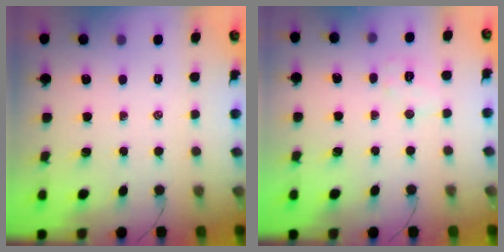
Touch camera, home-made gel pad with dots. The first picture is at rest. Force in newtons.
{"total": 5.9, "press": 5.8, "slide": 1.2}